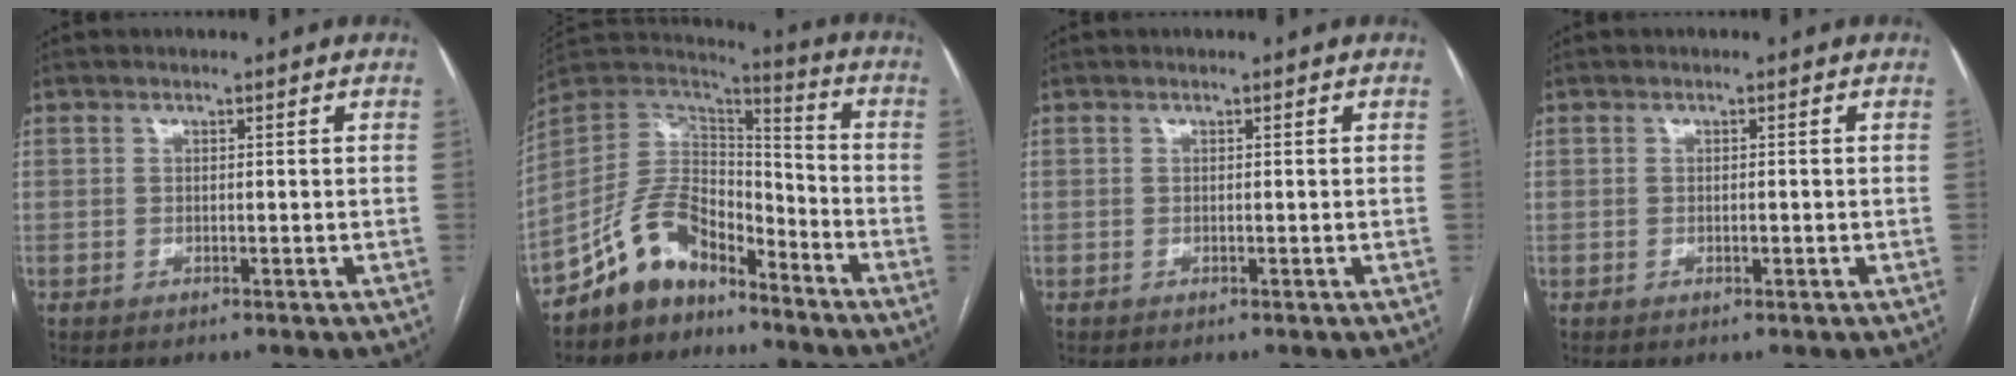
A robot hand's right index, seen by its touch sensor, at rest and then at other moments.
{"total": 11.6, "force": [-8.5, 6.1, 5.1], "torque": [-0.101, 0.040, -0.163]}
{"total": 0.0}
{"total": 0.8, "force": [-0.2, 0.2, 0.7], "torque": [-0.015, -0.001, -0.002]}